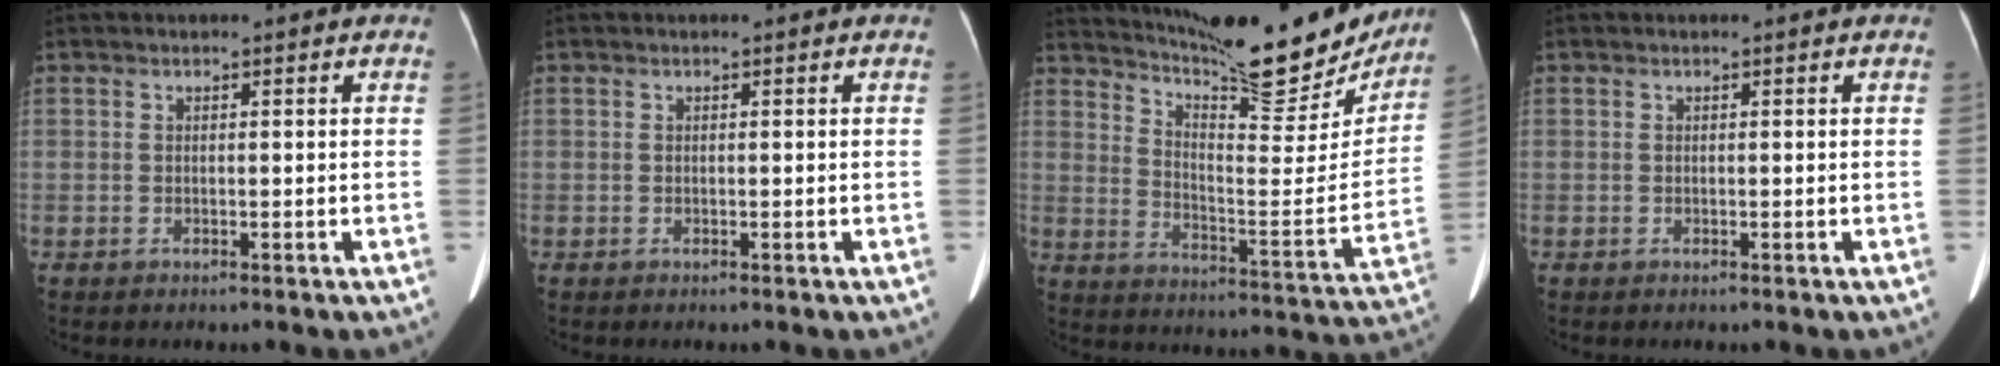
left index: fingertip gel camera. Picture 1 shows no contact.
{"total": 0.0}
{"total": 22.1, "force": [19.7, 3.8, 9.2], "torque": [-0.143, -0.045, 0.273]}
{"total": 0.0}